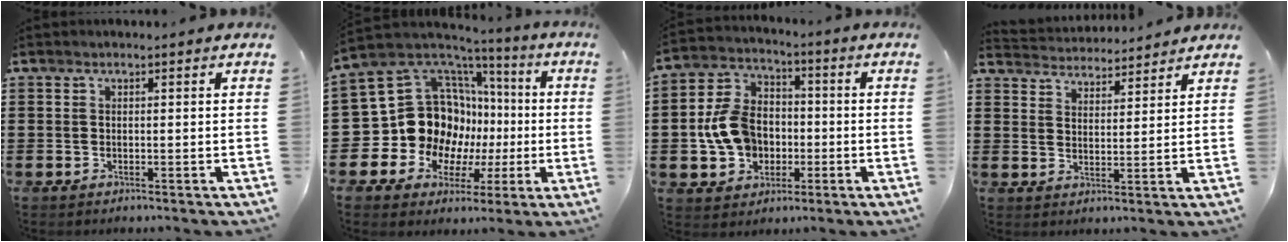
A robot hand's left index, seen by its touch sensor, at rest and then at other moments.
{"total": 14.5, "force": [-0.2, 13.1, 6.2], "torque": [-0.173, -0.029, 0.017]}
{"total": 9.5, "force": [-1.3, 7.6, 5.6], "torque": [-0.146, 0.018, -0.025]}
{"total": 4.0, "force": [4.0, 0.2, -0.2], "torque": [-0.014, -0.023, 0.069]}